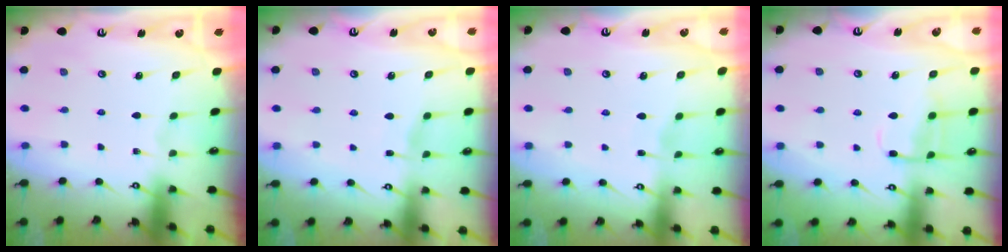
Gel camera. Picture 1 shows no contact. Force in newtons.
{"total": 2.6, "press": 2.5, "slide": 0.4}
{"total": 2.0, "press": 2.0, "slide": 0.3}
{"total": 8.8, "press": 8.7, "slide": 0.7}